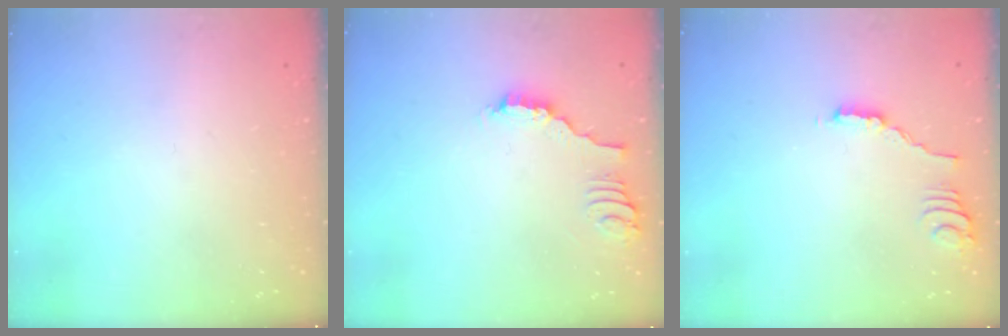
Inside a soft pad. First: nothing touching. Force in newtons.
{"total": 3.5, "press": 3.5, "slide": 0.2}
{"total": 1.6, "press": 1.6, "slide": 0.4}